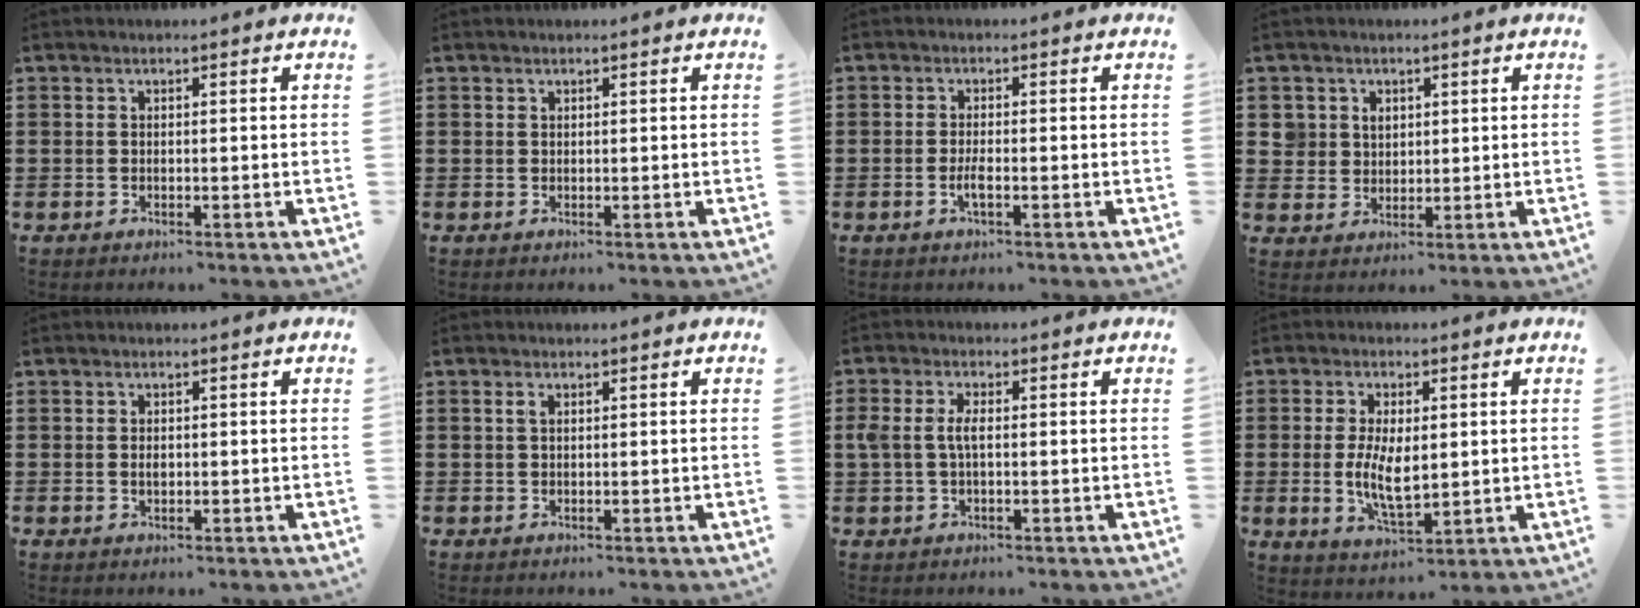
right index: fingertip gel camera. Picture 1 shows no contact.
{"total": 0.0}
{"total": 2.3, "force": [-0.9, 0.2, 2.1], "torque": [-0.045, -0.006, -0.019]}
{"total": 3.9, "force": [1.7, 3.5, 0.5], "torque": [-0.025, 0.015, 0.031]}
{"total": 1.2, "force": [-0.1, 0.6, 1.0], "torque": [-0.022, 0.003, -0.002]}
{"total": 0.8, "force": [0.3, 0.4, 0.7], "torque": [-0.016, 0.002, 0.005]}
{"total": 3.4, "force": [0.1, 1.6, 3.0], "torque": [-0.081, -0.002, -0.007]}
{"total": 7.1, "force": [-0.2, 3.2, 6.3], "torque": [-0.129, 0.001, -0.004]}